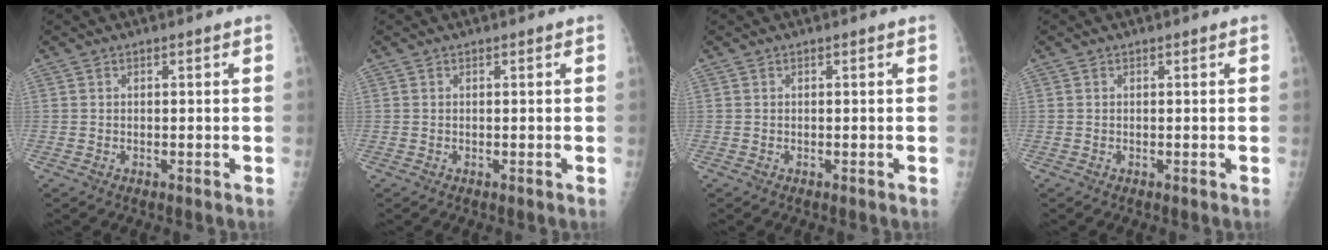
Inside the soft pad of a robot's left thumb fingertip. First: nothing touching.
{"total": 0.0}
{"total": 0.0}
{"total": 0.0}